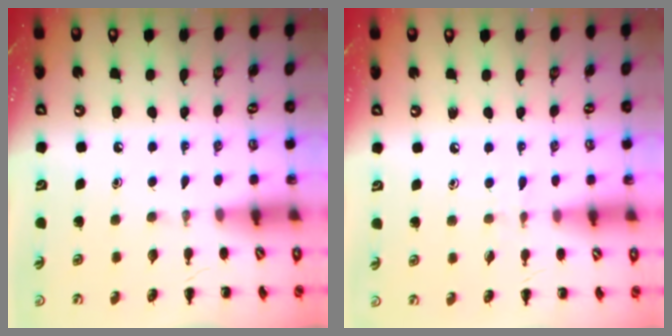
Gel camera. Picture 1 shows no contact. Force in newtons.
{"total": 3.0, "press": 2.7, "slide": 1.2}